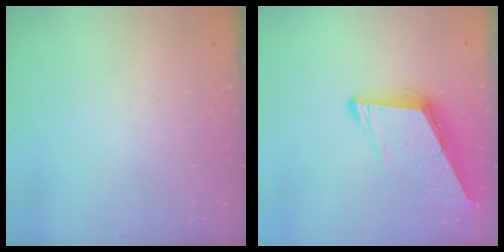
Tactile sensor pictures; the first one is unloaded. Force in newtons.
{"total": 9.4, "press": 9.3, "slide": 1.1}